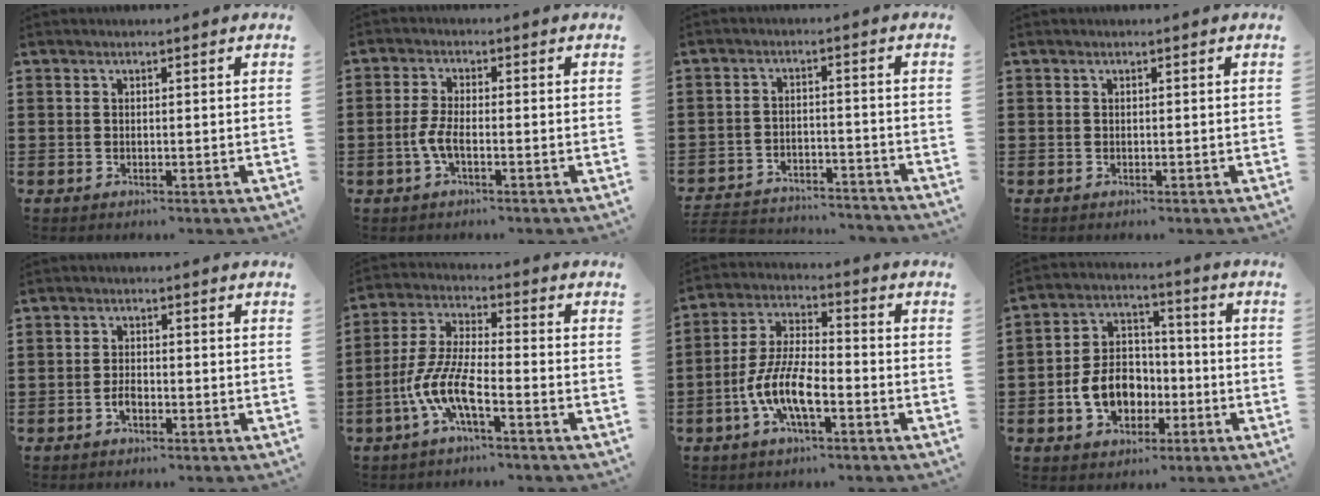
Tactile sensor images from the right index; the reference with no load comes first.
{"total": 3.7, "force": [-1.4, 1.0, 3.3], "torque": [-0.086, -0.007, -0.032]}
{"total": 4.2, "force": [-4.1, 0.5, 0.6], "torque": [-0.022, 0.001, -0.089]}
{"total": 0.0}
{"total": 1.9, "force": [-1.0, 1.0, 1.2], "torque": [-0.025, 0.000, -0.020]}
{"total": 8.5, "force": [-4.3, 1.9, 7.0], "torque": [-0.179, -0.017, -0.089]}
{"total": 8.9, "force": [-3.6, 3.2, 7.5], "torque": [-0.180, -0.009, -0.074]}
{"total": 8.5, "force": [-2.6, 6.4, 5.0], "torque": [-0.097, 0.011, -0.051]}